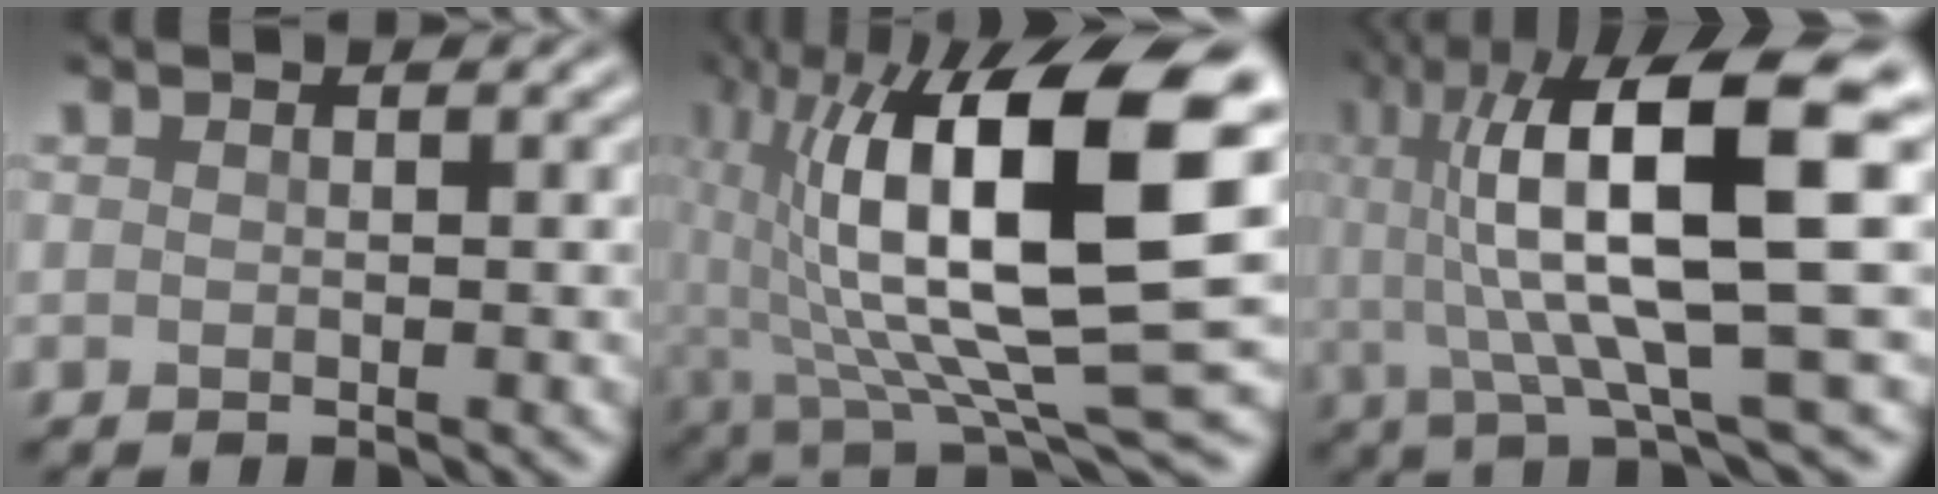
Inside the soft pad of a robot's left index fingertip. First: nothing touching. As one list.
[{"total": 16.4, "force": [2.8, 5.7, 15.2], "torque": [-0.270, -0.006, 0.047]}, {"total": 13.1, "force": [2.0, 3.0, 12.6], "torque": [-0.197, 0.013, 0.036]}]